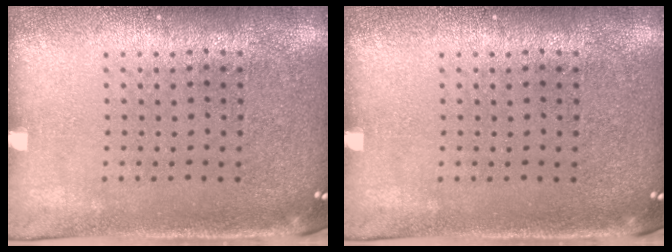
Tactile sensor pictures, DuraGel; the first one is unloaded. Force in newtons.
{"total": 0.0}